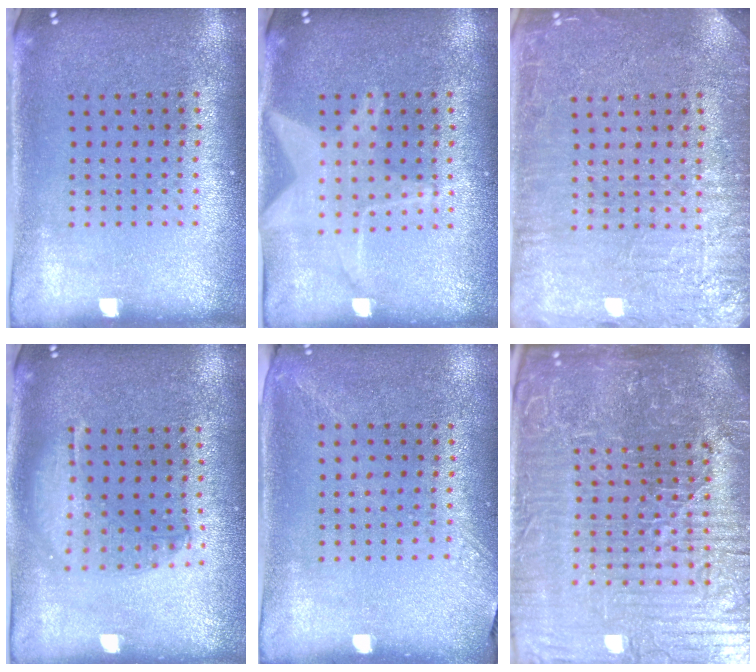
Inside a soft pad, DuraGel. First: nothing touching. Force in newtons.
{"total": 1.5, "press": 1.5, "slide": 0.2}
{"total": 5.3, "press": 5.2, "slide": 0.8}
{"total": 1.4, "press": 1.3, "slide": 0.5}
{"total": 1.3, "press": 1.0, "slide": 0.8}
{"total": 8.0, "press": 7.0, "slide": 3.7}